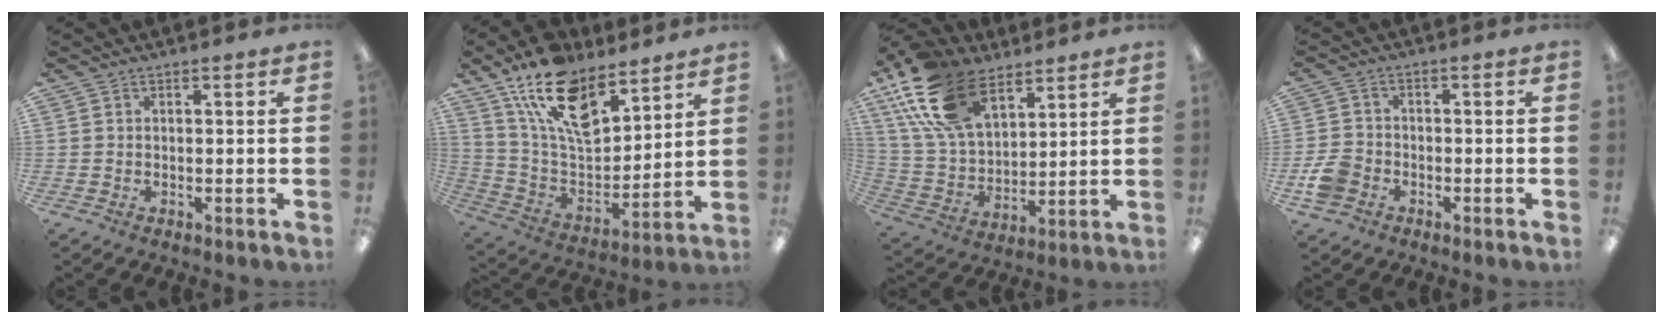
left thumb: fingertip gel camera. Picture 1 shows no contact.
{"total": 18.7, "force": [12.7, 9.0, 10.4], "torque": [-0.198, -0.066, 0.230]}
{"total": 21.4, "force": [12.4, 11.9, 12.8], "torque": [-0.284, -0.038, 0.228]}
{"total": 5.5, "force": [-2.6, 4.2, 2.5], "torque": [-0.056, 0.013, -0.049]}